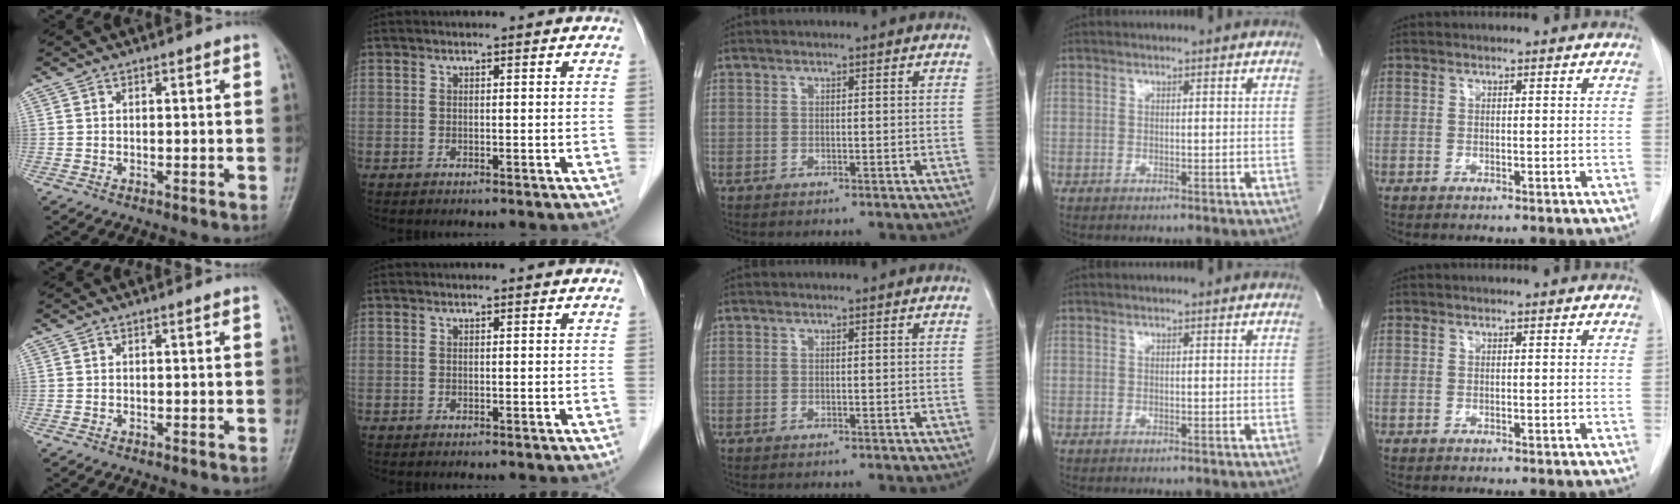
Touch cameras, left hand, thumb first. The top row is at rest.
{}